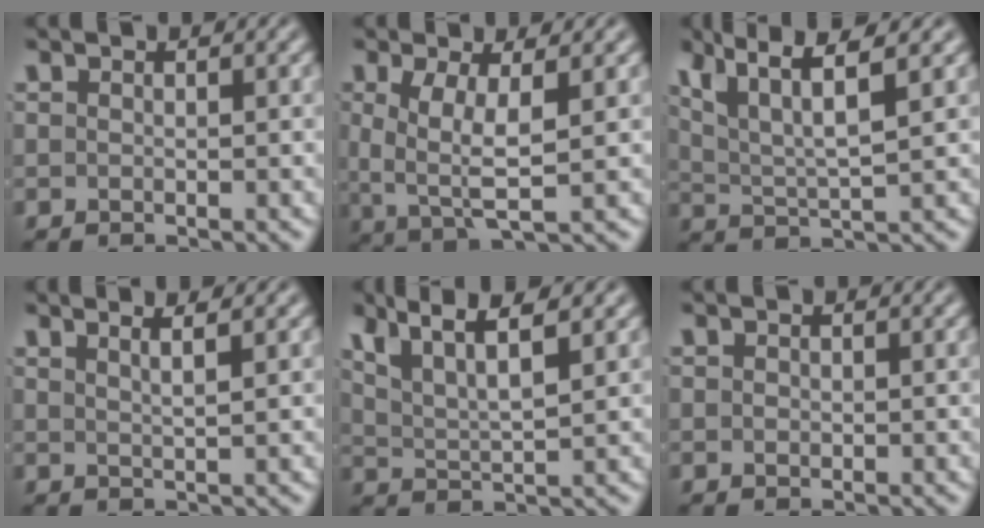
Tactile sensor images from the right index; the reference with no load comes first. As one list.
[{"total": 4.7, "force": [0.2, 2.1, 4.2], "torque": [-0.091, -0.023, 0.019]}, {"total": 6.2, "force": [3.1, 2.7, 4.7], "torque": [-0.091, -0.007, 0.060]}, {"total": 2.1, "force": [1.4, -1.0, 1.3], "torque": [-0.009, -0.001, 0.031]}, {"total": 6.5, "force": [3.6, 3.1, 4.4], "torque": [-0.087, 0.001, 0.062]}, {"total": 0.0}]